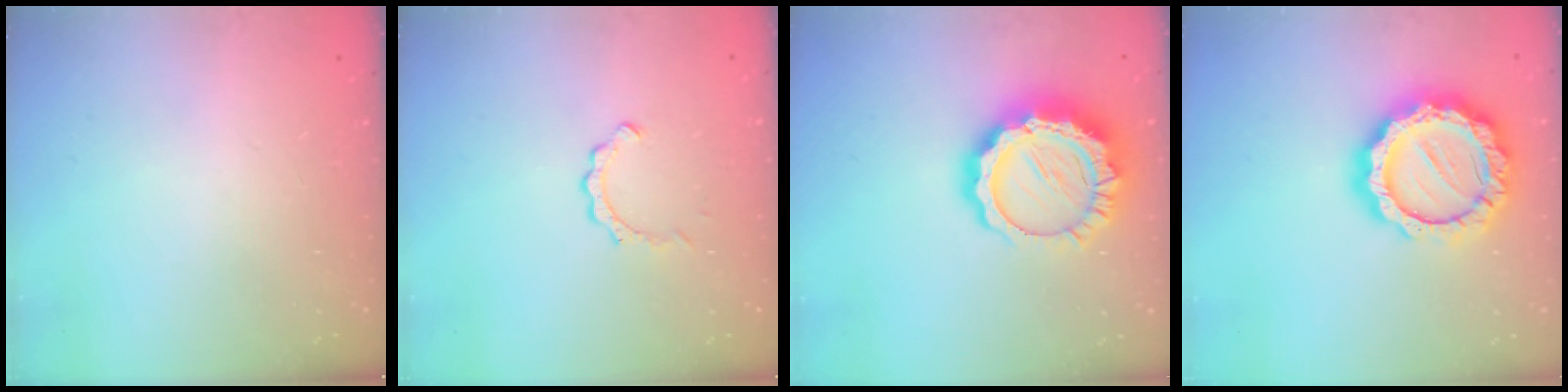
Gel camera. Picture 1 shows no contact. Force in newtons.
{"total": 2.1, "press": 2.1, "slide": 0.2}
{"total": 16.4, "press": 16.3, "slide": 1.4}
{"total": 18.3, "press": 18.2, "slide": 1.5}